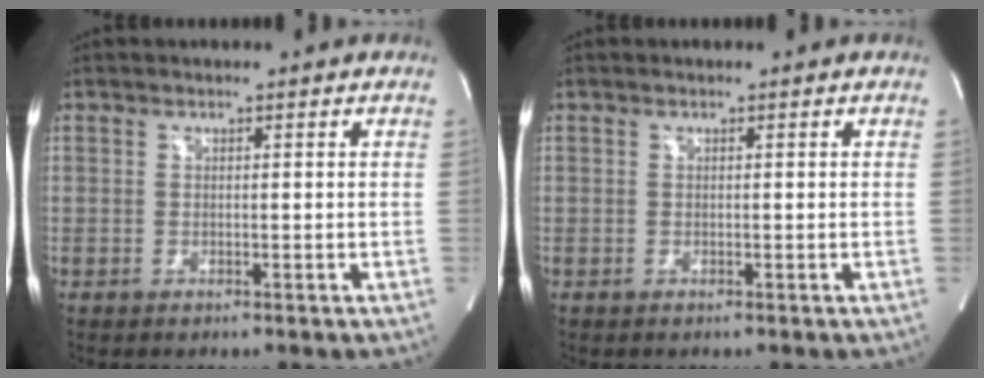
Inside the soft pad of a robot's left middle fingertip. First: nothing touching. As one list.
[{"total": 0.0}]